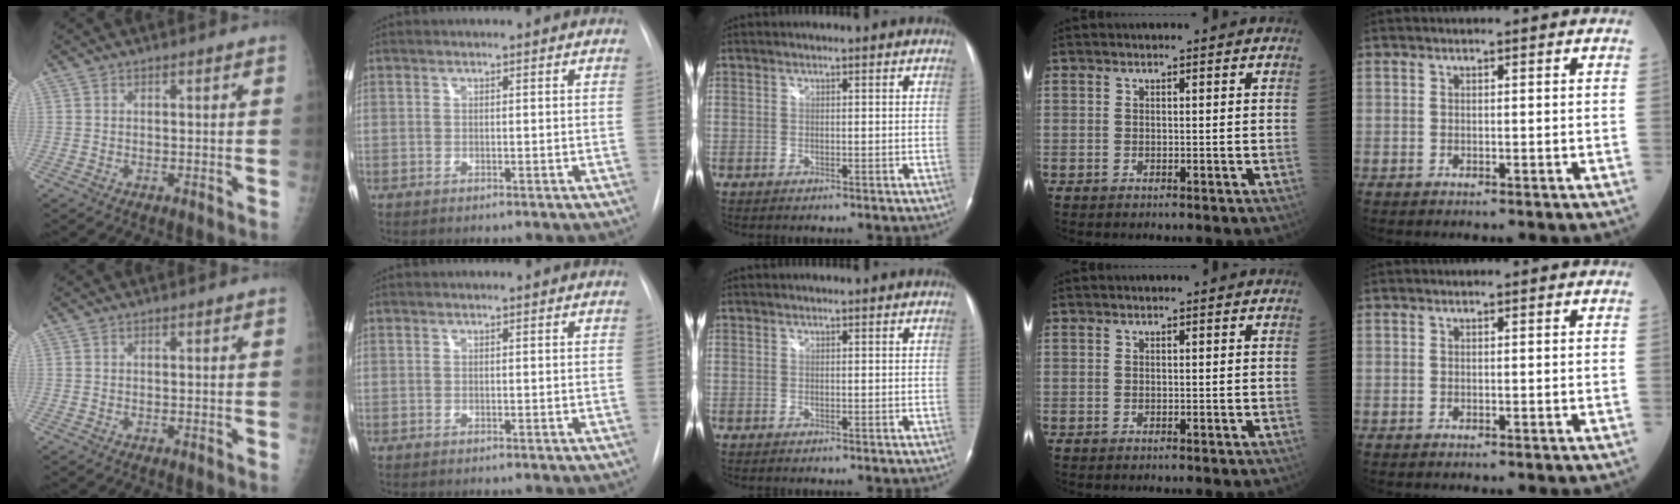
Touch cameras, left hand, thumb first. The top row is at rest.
{}